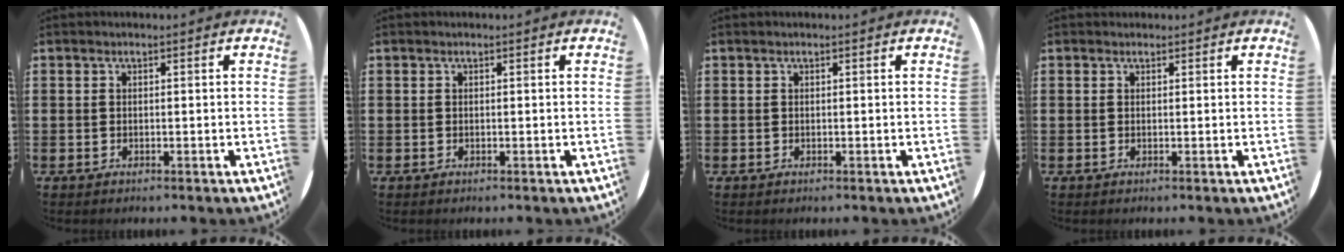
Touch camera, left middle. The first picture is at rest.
{"total": 0.0}
{"total": 0.0}
{"total": 0.0}